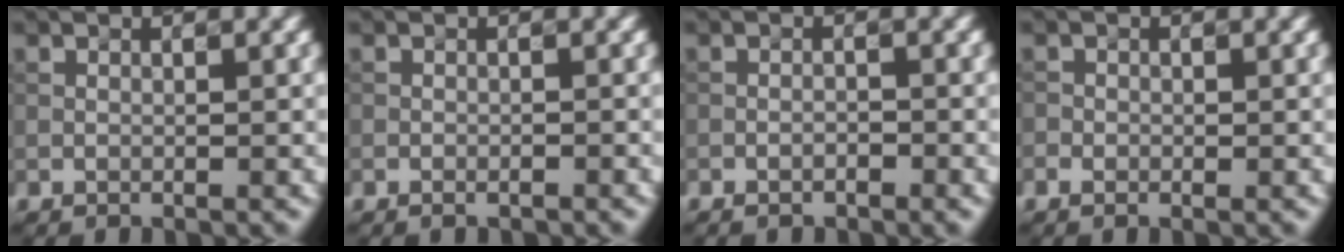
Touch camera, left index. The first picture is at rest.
{"total": 0.8, "force": [-0.6, 0.3, 0.5], "torque": [-0.007, -0.001, -0.009]}
{"total": 1.3, "force": [-0.9, 0.4, 0.9], "torque": [-0.016, 0.000, -0.016]}
{"total": 0.9, "force": [-0.4, 0.7, 0.4], "torque": [-0.005, -0.001, -0.007]}